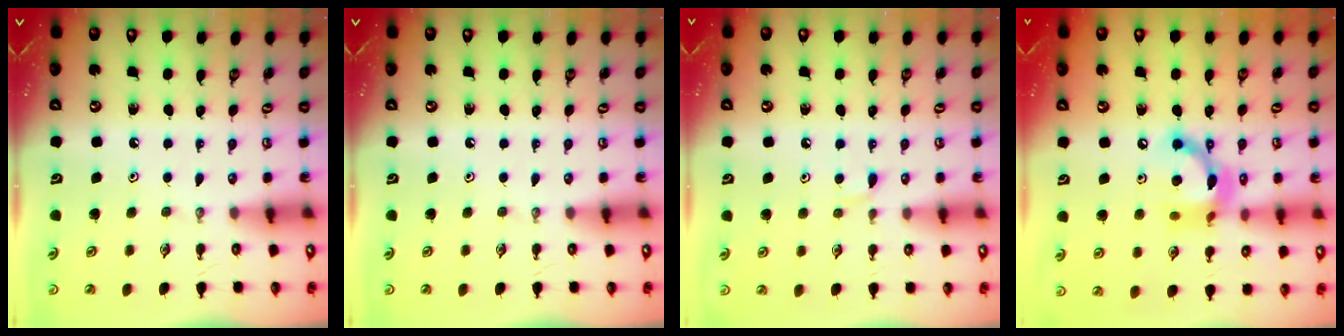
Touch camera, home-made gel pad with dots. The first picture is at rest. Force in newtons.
{"total": 0.0}
{"total": 5.0, "press": 5.0, "slide": 0.6}
{"total": 13.9, "press": 13.9, "slide": 1.1}